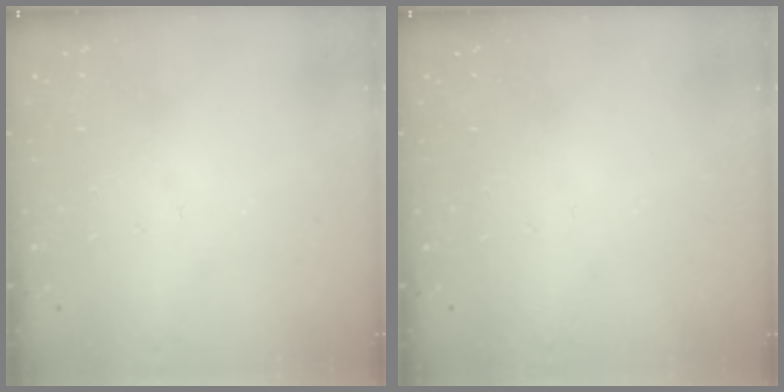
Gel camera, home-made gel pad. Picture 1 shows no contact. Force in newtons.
{"total": 0.0}